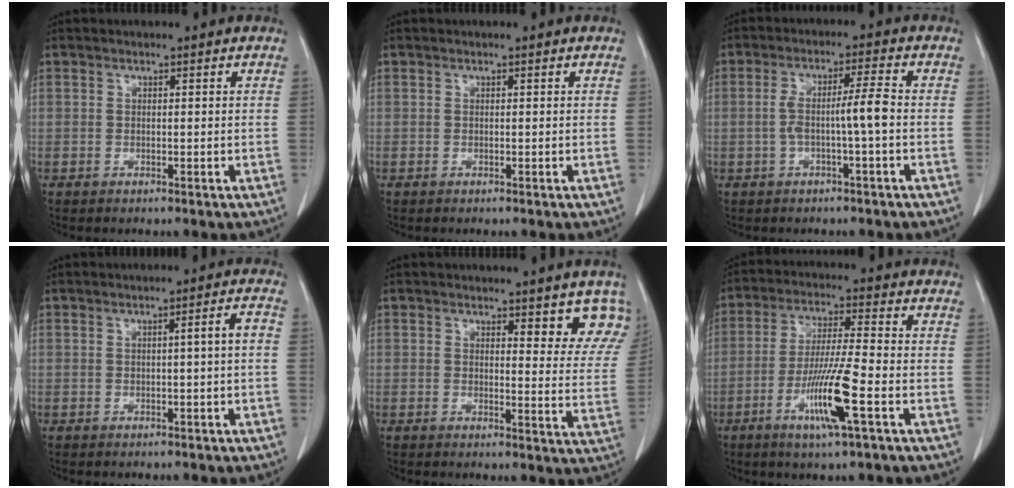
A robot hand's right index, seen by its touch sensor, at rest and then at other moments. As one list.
[{"total": 0.0}, {"total": 5.4, "force": [-0.9, -0.3, 5.3], "torque": [-0.100, 0.016, -0.015]}, {"total": 2.3, "force": [-0.4, -0.4, 2.3], "torque": [-0.030, 0.004, -0.004]}, {"total": 7.4, "force": [6.0, 2.1, 3.9], "torque": [-0.022, -0.026, 0.052]}, {"total": 10.5, "force": [-4.1, -0.2, 9.7], "torque": [-0.187, -0.017, -0.079]}]